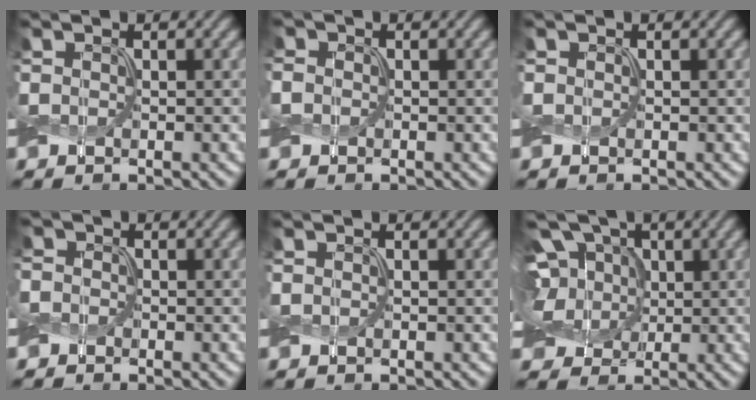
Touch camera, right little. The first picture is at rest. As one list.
[{"total": 1.3, "force": [0.0, 1.2, 0.4], "torque": [-0.009, 0.007, -0.006]}, {"total": 0.0}, {"total": 2.9, "force": [0.4, 2.6, 1.1], "torque": [-0.020, 0.020, -0.014]}, {"total": 0.0}, {"total": 11.9, "force": [2.8, 8.9, 7.3], "torque": [-0.127, 0.031, 0.007]}]